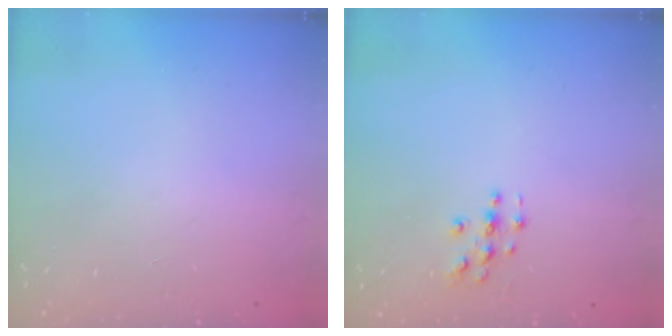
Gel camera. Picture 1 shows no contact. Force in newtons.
{"total": 3.2, "press": 3.2, "slide": 0.1}